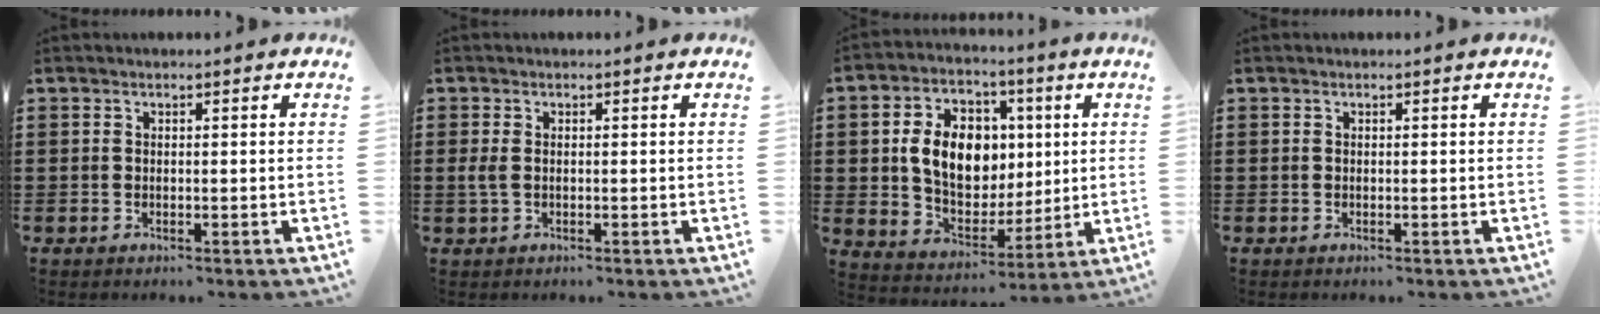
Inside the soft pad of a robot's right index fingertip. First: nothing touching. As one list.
[{"total": 1.6, "force": [-0.2, 0.8, 1.4], "torque": [-0.044, -0.005, -0.010]}, {"total": 11.2, "force": [1.5, 8.2, 7.4], "torque": [-0.152, 0.016, 0.024]}, {"total": 0.0}]